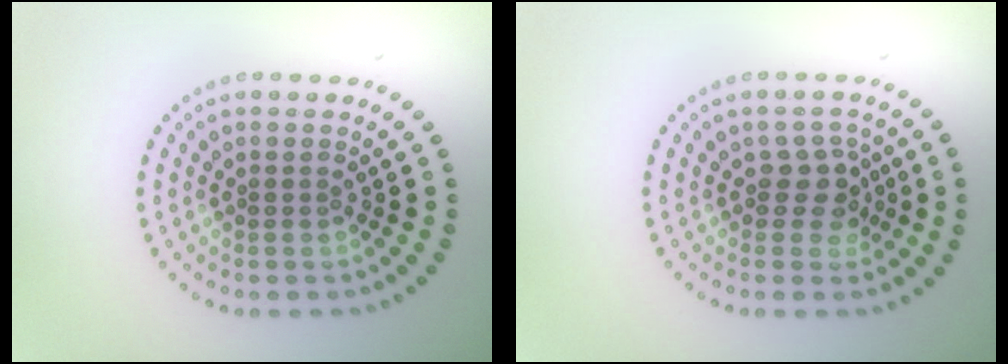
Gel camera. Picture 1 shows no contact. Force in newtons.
{"total": 2.4, "press": 2.0, "slide": 1.3}